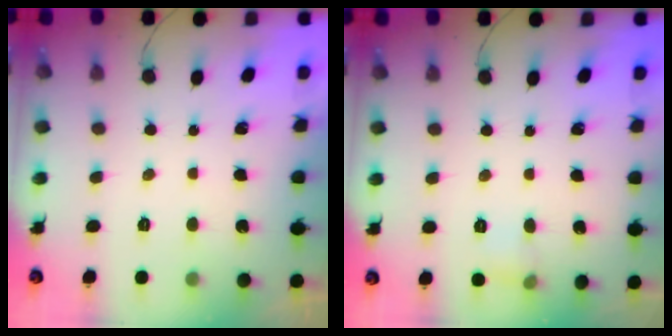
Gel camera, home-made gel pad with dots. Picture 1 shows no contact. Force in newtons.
{"total": 4.5, "press": 4.3, "slide": 1.4}